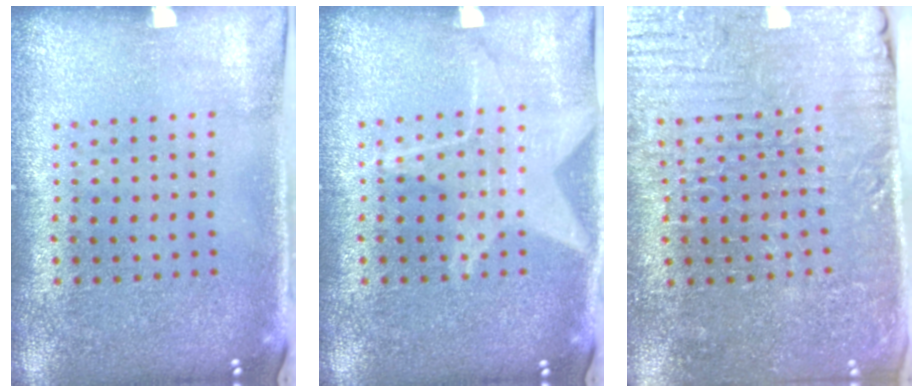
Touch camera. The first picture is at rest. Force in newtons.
{"total": 2.3, "press": 2.3, "slide": 0.3}
{"total": 3.9, "press": 3.8, "slide": 0.5}